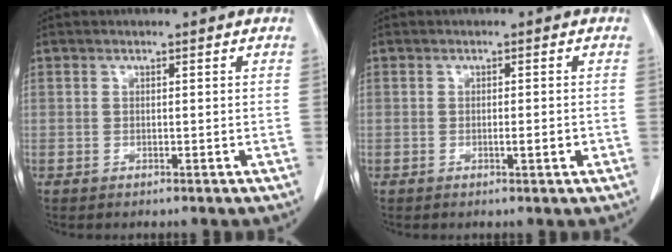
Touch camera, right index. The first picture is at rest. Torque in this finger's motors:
{"motor_torque": [0.36, -0.26, 0.18, 0.04]}